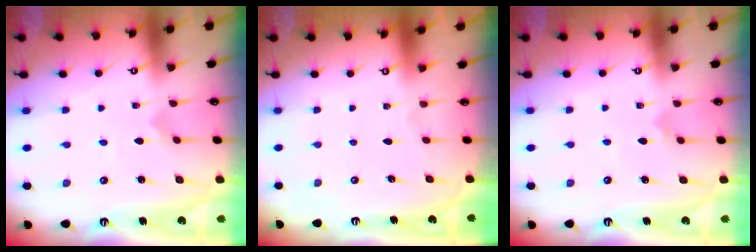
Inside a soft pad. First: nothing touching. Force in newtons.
{"total": 0.0}
{"total": 3.3, "press": 3.3, "slide": 0.3}